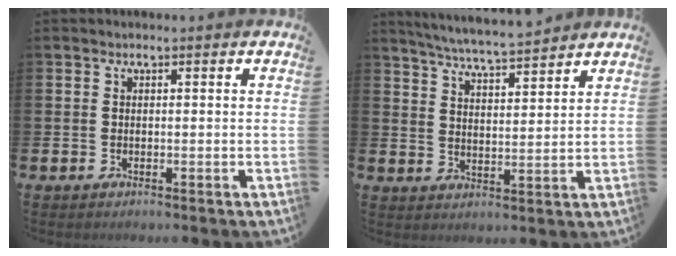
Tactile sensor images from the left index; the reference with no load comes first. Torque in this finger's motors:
{"motor_torque": [-0.01, -0.22, 0.54, 0.17]}